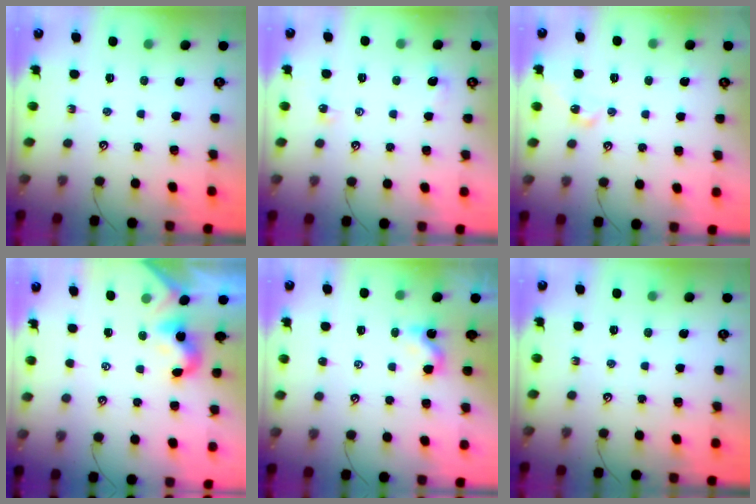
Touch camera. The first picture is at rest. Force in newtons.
{"total": 1.4, "press": 1.3, "slide": 0.4}
{"total": 6.3, "press": 6.2, "slide": 0.8}
{"total": 0.6, "press": 0.4, "slide": 0.4}
{"total": 1.2, "press": 1.2, "slide": 0.2}
{"total": 0.0}